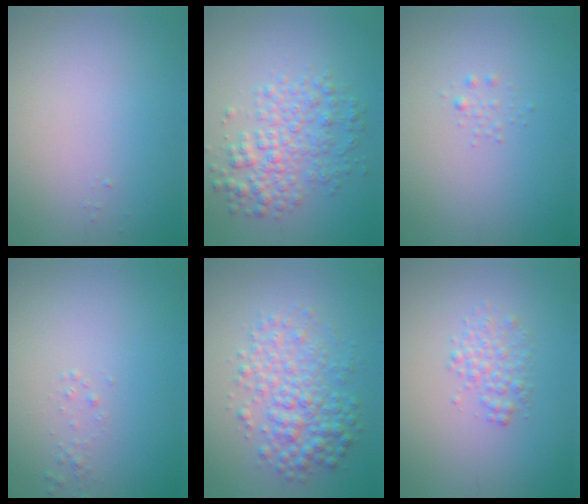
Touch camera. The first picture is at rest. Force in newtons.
{"total": 4.4, "press": 4.4, "slide": 0.0}
{"total": 0.7, "press": 0.7, "slide": 0.0}
{"total": 0.7, "press": 0.6, "slide": 0.1}
{"total": 4.8, "press": 4.8, "slide": 0.1}
{"total": 2.0, "press": 2.0, "slide": 0.1}